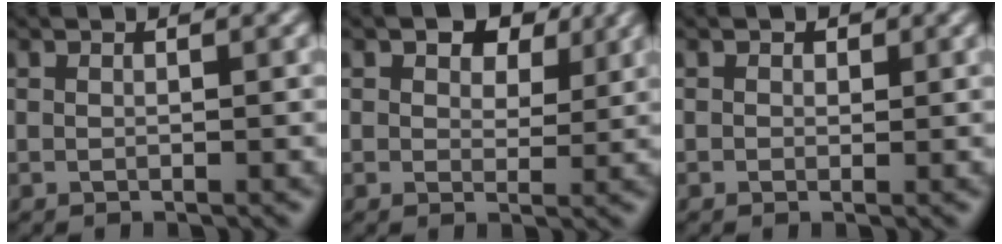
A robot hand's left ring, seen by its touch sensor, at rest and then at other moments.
{"total": 5.2, "force": [3.3, 2.8, 2.7], "torque": [-0.038, 0.018, 0.028]}
{"total": 0.9, "force": [0.6, 0.6, 0.1], "torque": [-0.003, 0.006, 0.008]}